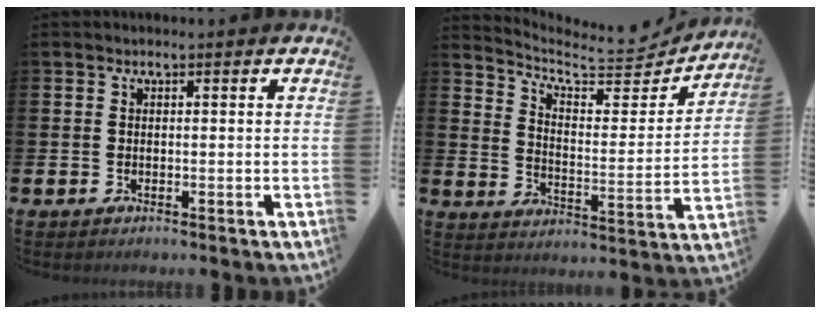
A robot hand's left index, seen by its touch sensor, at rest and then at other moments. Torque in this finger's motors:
{"motor_torque": [1.07, -1.07, -0.05, 0.00]}